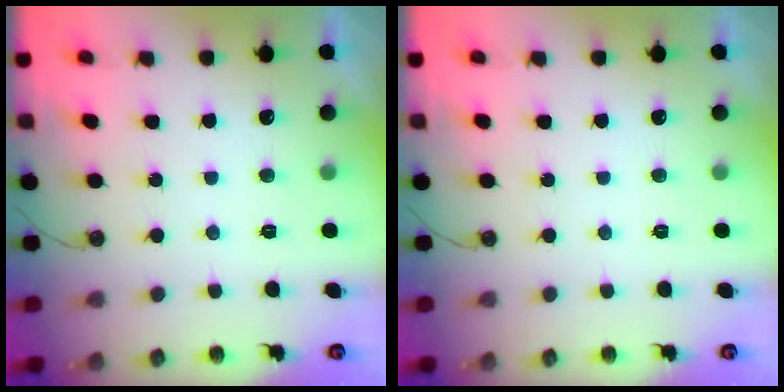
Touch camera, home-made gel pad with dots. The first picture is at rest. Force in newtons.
{"total": 0.0}